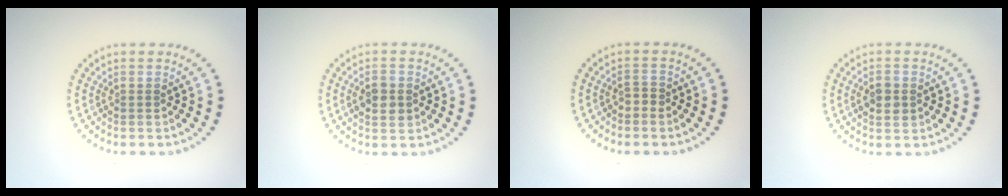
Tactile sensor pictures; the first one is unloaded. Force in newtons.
{"total": 2.7, "press": 2.7, "slide": 0.1}
{"total": 1.0, "press": 0.8, "slide": 0.6}
{"total": 2.1, "press": 2.1, "slide": 0.1}